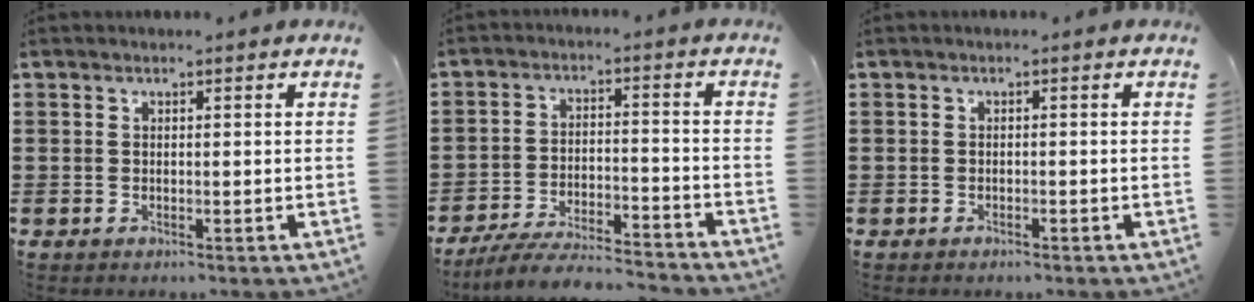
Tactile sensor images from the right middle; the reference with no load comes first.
{"total": 6.9, "force": [-6.5, 0.6, 2.4], "torque": [-0.052, -0.001, -0.127]}
{"total": 0.7, "force": [-0.7, 0.3, 0.1], "torque": [-0.001, 0.002, -0.015]}